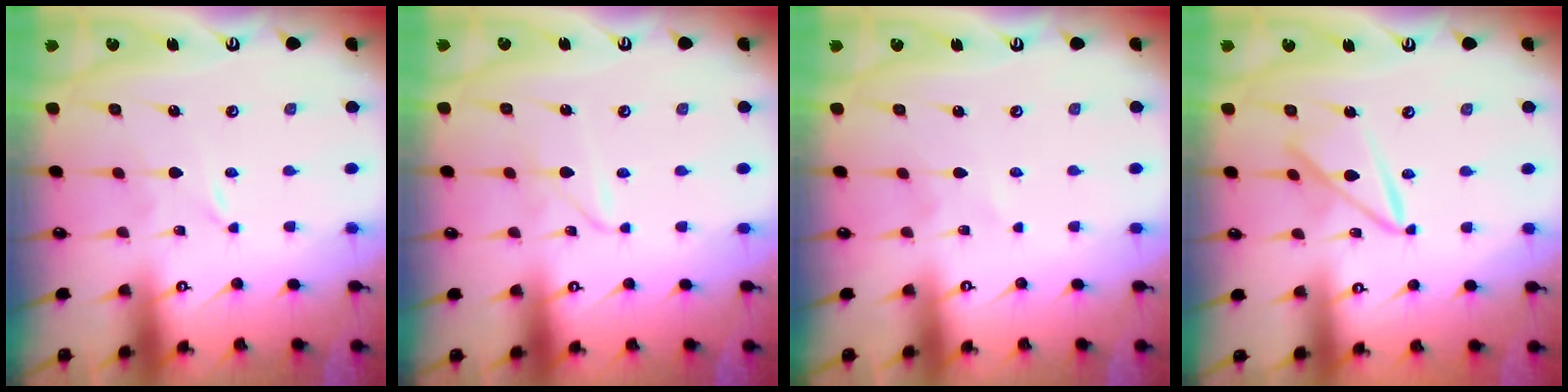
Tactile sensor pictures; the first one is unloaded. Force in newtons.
{"total": 2.1, "press": 2.1, "slide": 0.2}
{"total": 1.2, "press": 1.2, "slide": 0.2}
{"total": 10.2, "press": 10.2, "slide": 0.8}